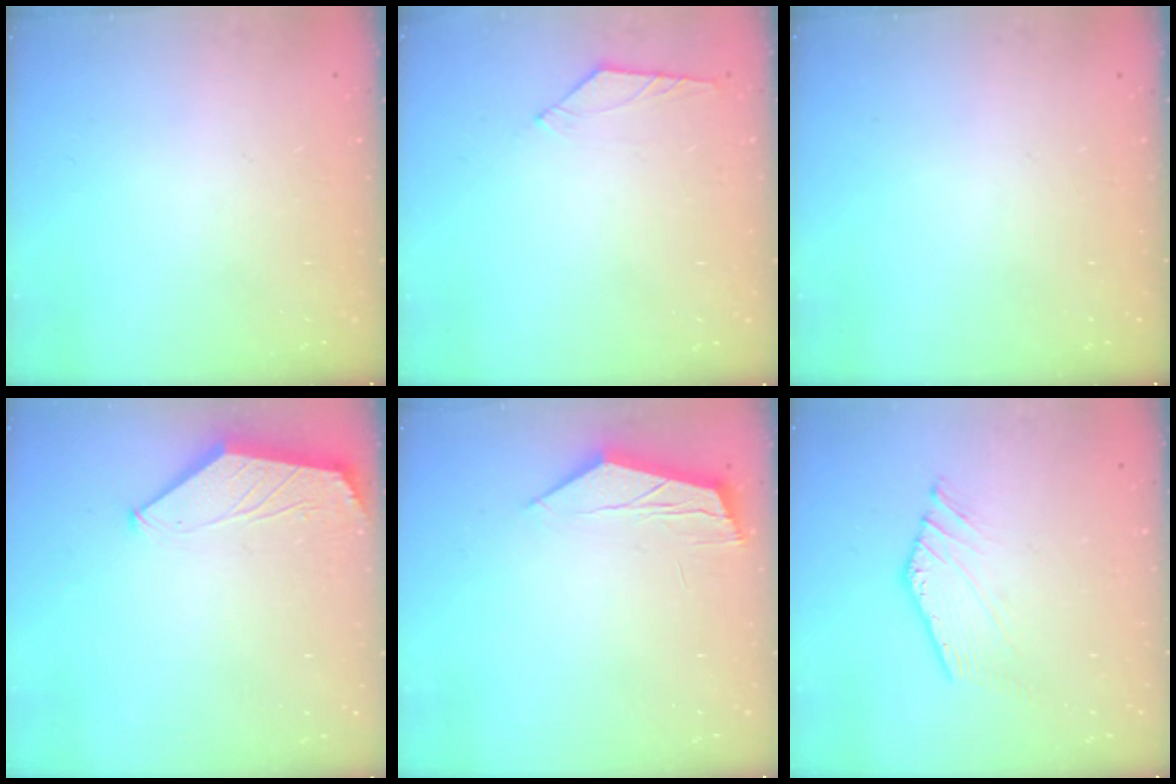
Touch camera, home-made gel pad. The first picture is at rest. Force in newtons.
{"total": 4.5, "press": 4.4, "slide": 0.7}
{"total": 0.0}
{"total": 1.7, "press": 1.6, "slide": 0.4}
{"total": 5.3, "press": 5.3, "slide": 0.8}
{"total": 5.4, "press": 5.4, "slide": 0.9}